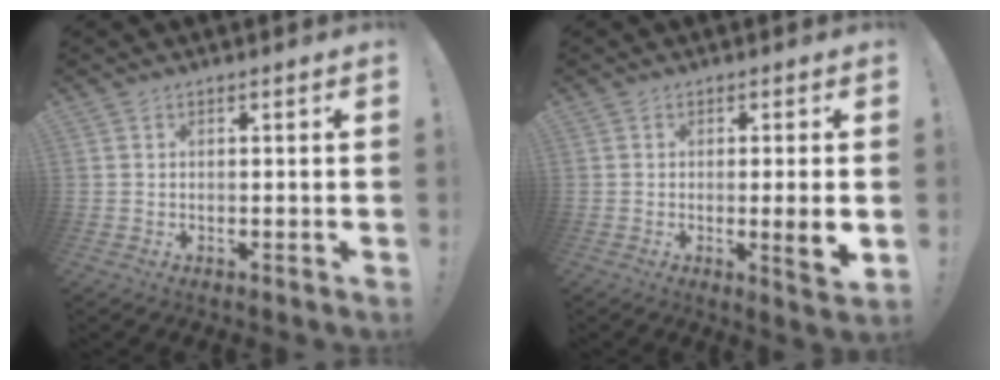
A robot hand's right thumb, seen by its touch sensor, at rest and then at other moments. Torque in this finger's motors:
{"motor_torque": [0.21, 0.57, 0.41, -0.35, 0.03]}